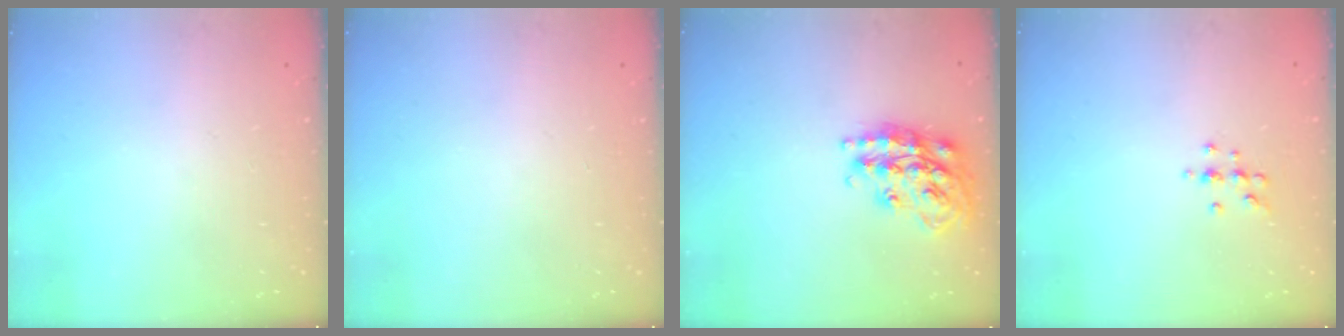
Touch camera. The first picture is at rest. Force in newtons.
{"total": 0.6, "press": 0.0, "slide": 0.6}
{"total": 19.4, "press": 19.4, "slide": 1.4}
{"total": 4.9, "press": 4.8, "slide": 0.7}